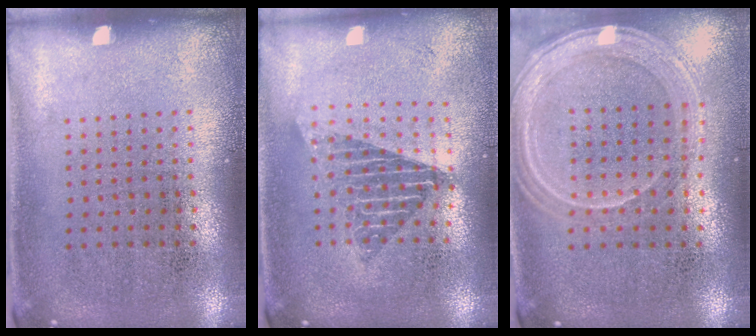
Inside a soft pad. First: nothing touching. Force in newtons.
{"total": 1.6, "press": 1.3, "slide": 0.9}
{"total": 1.3, "press": 1.3, "slide": 0.1}